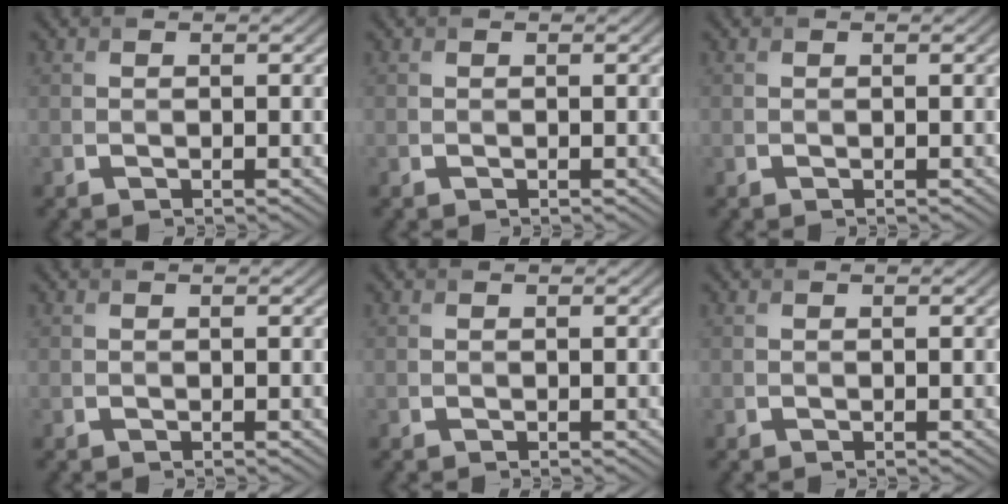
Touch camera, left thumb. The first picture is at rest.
{"total": 0.0}
{"total": 0.0}
{"total": 0.0}
{"total": 0.0}
{"total": 0.0}